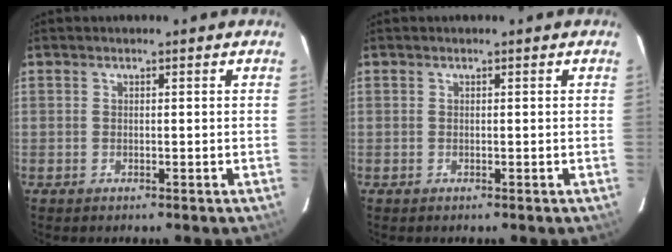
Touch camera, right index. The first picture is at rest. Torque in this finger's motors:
{"motor_torque": [0.00, 0.00, 0.01, 0.00]}